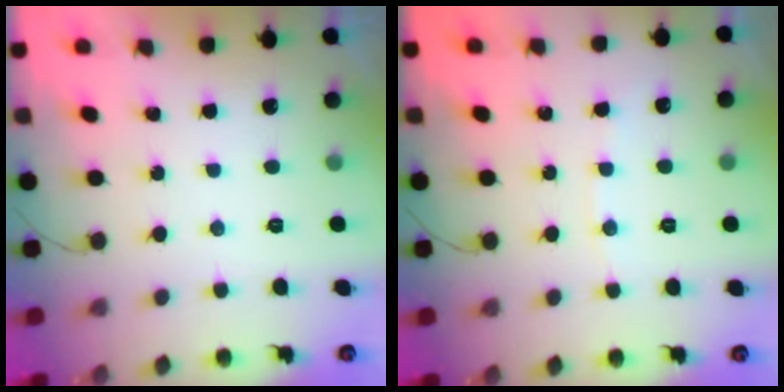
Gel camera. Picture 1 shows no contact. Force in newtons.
{"total": 4.4, "press": 4.4, "slide": 0.4}